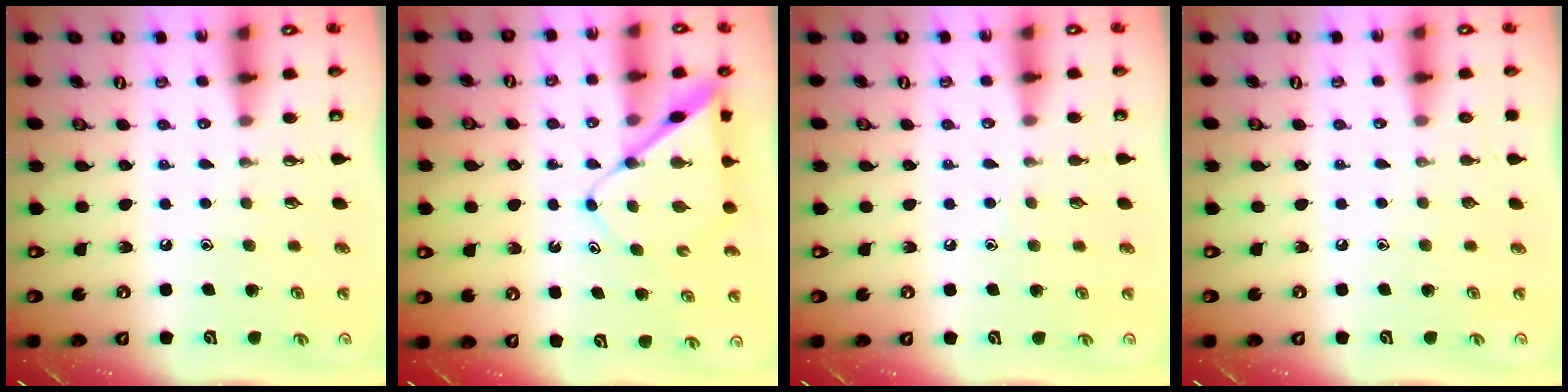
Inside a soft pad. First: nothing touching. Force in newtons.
{"total": 8.0, "press": 8.0, "slide": 0.7}
{"total": 2.9, "press": 2.9, "slide": 0.3}
{"total": 0.0}